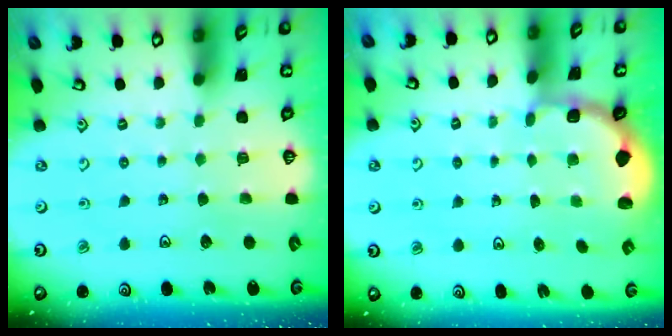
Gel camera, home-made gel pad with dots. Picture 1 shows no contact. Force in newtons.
{"total": 1.8, "press": 1.6, "slide": 0.8}